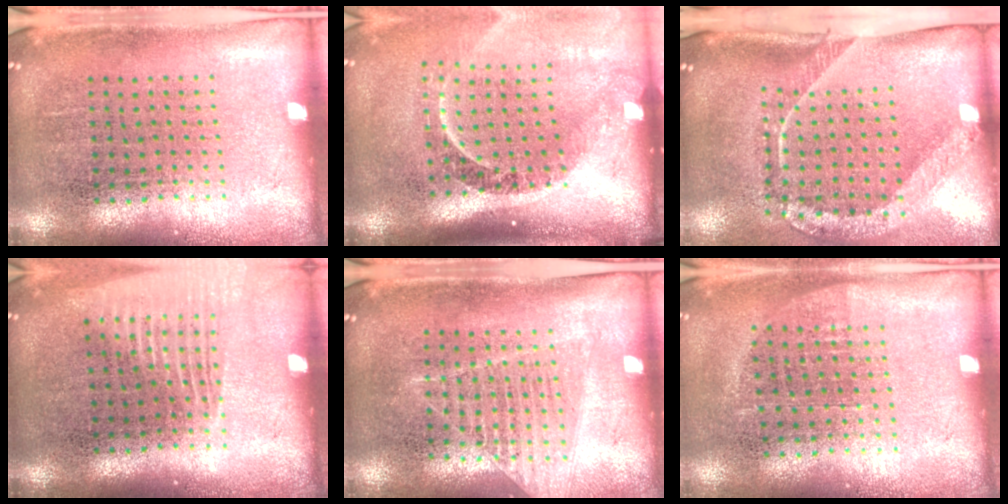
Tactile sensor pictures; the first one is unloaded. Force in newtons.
{"total": 2.3, "press": 1.6, "slide": 1.6}
{"total": 2.4, "press": 1.6, "slide": 1.8}
{"total": 1.2, "press": 1.1, "slide": 0.4}
{"total": 1.2, "press": 1.2, "slide": 0.0}
{"total": 0.7, "press": 0.6, "slide": 0.3}